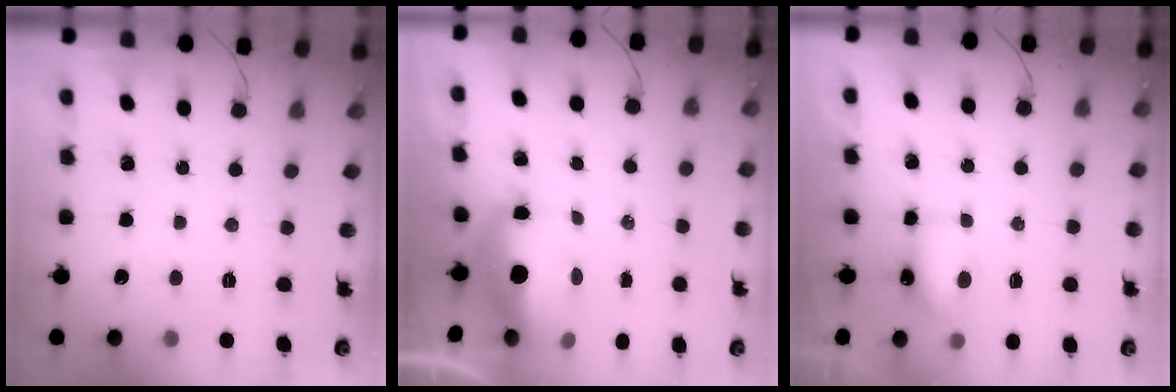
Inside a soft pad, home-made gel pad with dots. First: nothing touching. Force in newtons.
{"total": 7.9, "press": 7.7, "slide": 1.8}
{"total": 4.7, "press": 4.7, "slide": 0.8}